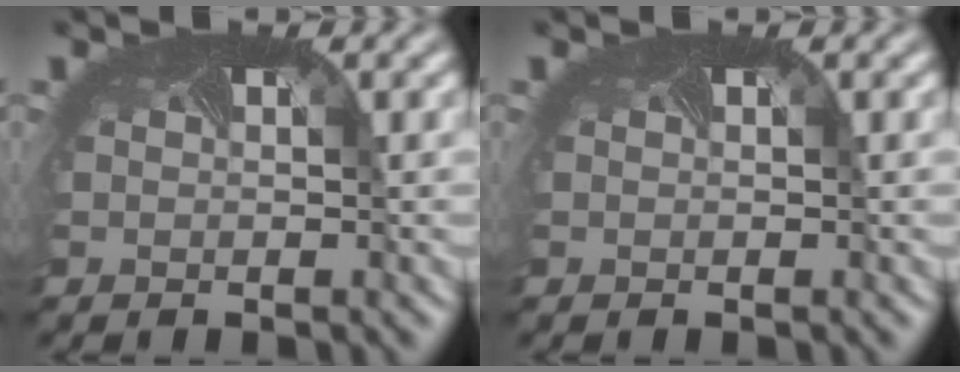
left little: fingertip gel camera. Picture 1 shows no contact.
{"total": 0.0}